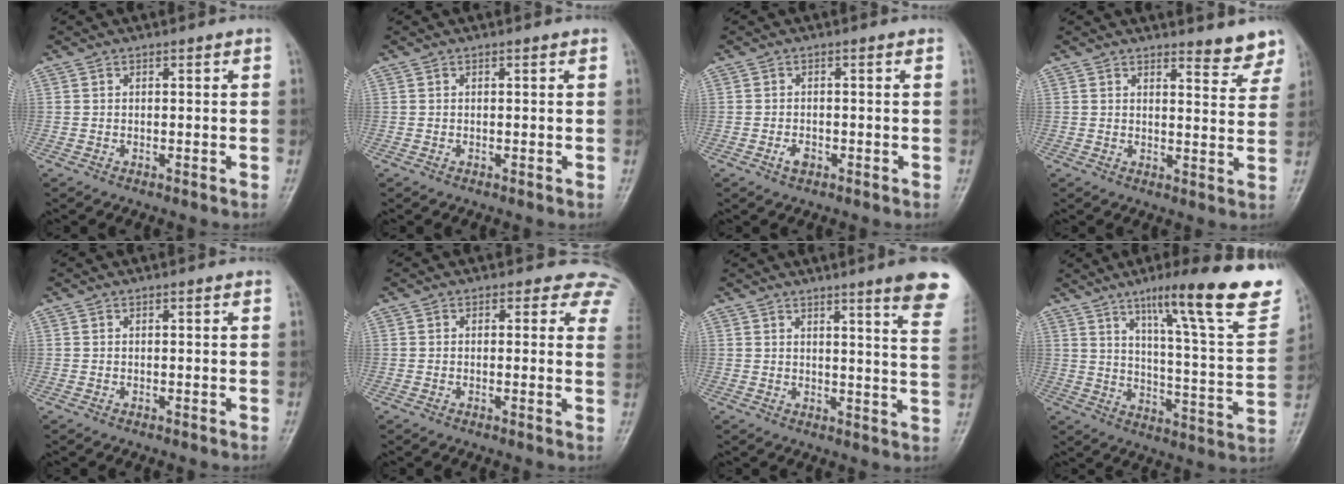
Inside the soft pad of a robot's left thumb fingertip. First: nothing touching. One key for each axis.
{"total": 0.0}
{"total": 1.8, "fx": -0.8, "fy": 1.0, "fz": 1.2, "tx": -0.020, "ty": 0.003, "tz": -0.015}
{"total": 5.8, "fx": 5.4, "fy": 1.5, "fz": 1.5, "tx": 0.003, "ty": -0.043, "tz": 0.054}
{"total": 0.0}
{"total": 6.1, "fx": 4.6, "fy": 3.7, "fz": 1.7, "tx": 0.023, "ty": -0.010, "tz": 0.018}
{"total": 12.2, "fx": 8.5, "fy": 0.6, "fz": 8.8, "tx": -0.089, "ty": -0.042, "tz": 0.086}
{"total": 24.0, "fx": 15.1, "fy": 3.8, "fz": 18.3, "tx": -0.237, "ty": -0.058, "tz": 0.220}